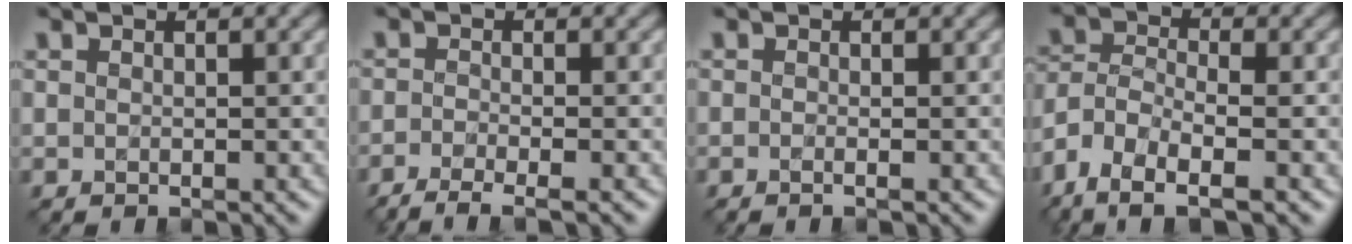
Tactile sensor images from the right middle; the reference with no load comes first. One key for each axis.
{"total": 3.7, "fx": -2.6, "fy": 0.8, "fz": 2.5, "tx": -0.037, "ty": -0.008, "tz": -0.055}
{"total": 0.8, "fx": -0.3, "fy": 0.3, "fz": 0.7, "tx": -0.011, "ty": -0.010, "tz": -0.009}
{"total": 7.2, "fx": -4.9, "fy": 2.4, "fz": 4.6, "tx": -0.088, "ty": -0.004, "tz": -0.099}